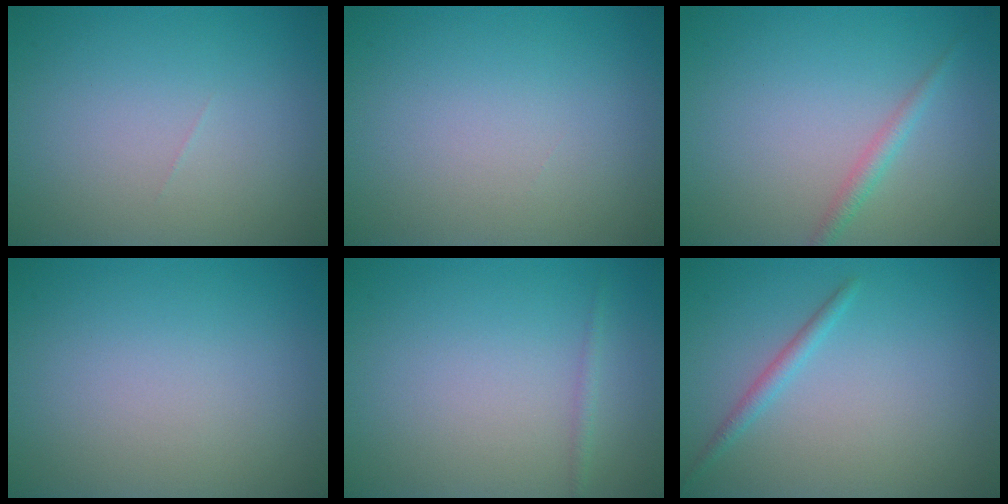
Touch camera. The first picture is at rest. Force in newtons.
{"total": 0.0}
{"total": 1.4, "press": 1.4, "slide": 0.0}
{"total": 0.0}
{"total": 0.8, "press": 0.8, "slide": 0.0}
{"total": 1.3, "press": 1.3, "slide": 0.0}